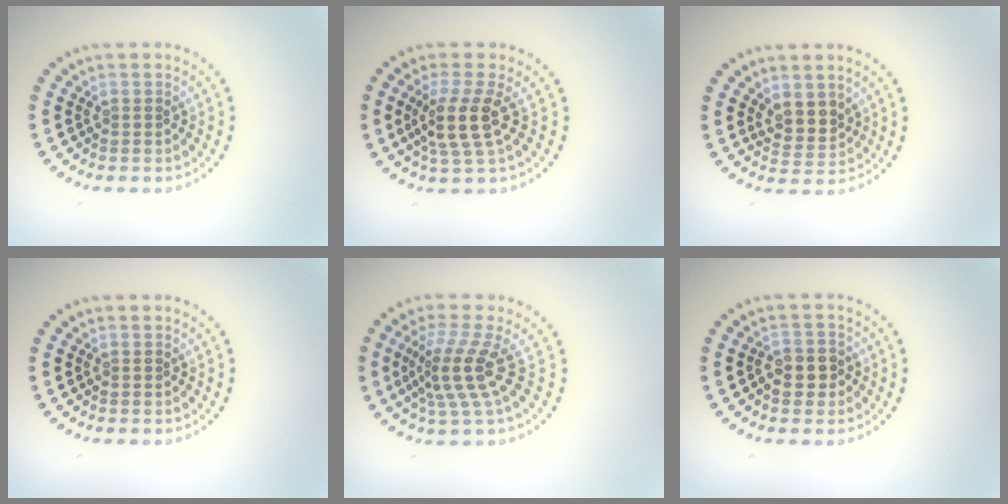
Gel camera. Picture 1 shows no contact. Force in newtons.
{"total": 3.8, "press": 3.0, "slide": 2.3}
{"total": 2.5, "press": 2.3, "slide": 1.1}
{"total": 0.0}
{"total": 4.1, "press": 2.8, "slide": 3.0}
{"total": 2.4, "press": 2.3, "slide": 0.6}